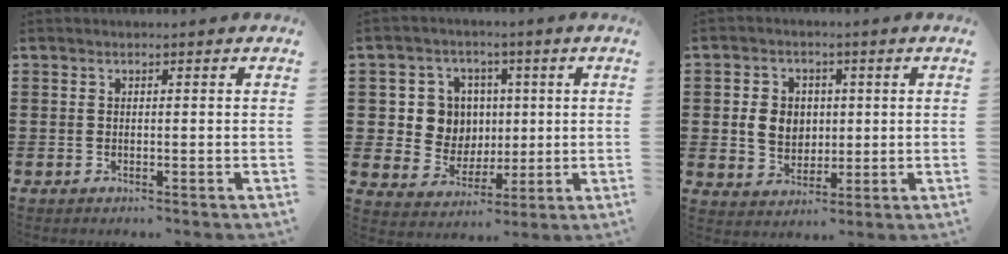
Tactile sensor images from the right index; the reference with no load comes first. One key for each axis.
{"total": 7.9, "fx": 1.2, "fy": 7.4, "fz": 2.3, "tx": -0.073, "ty": 0.015, "tz": 0.027}
{"total": 5.8, "fx": 0.5, "fy": 4.9, "fz": 3.1, "tx": -0.074, "ty": 0.010, "tz": 0.004}